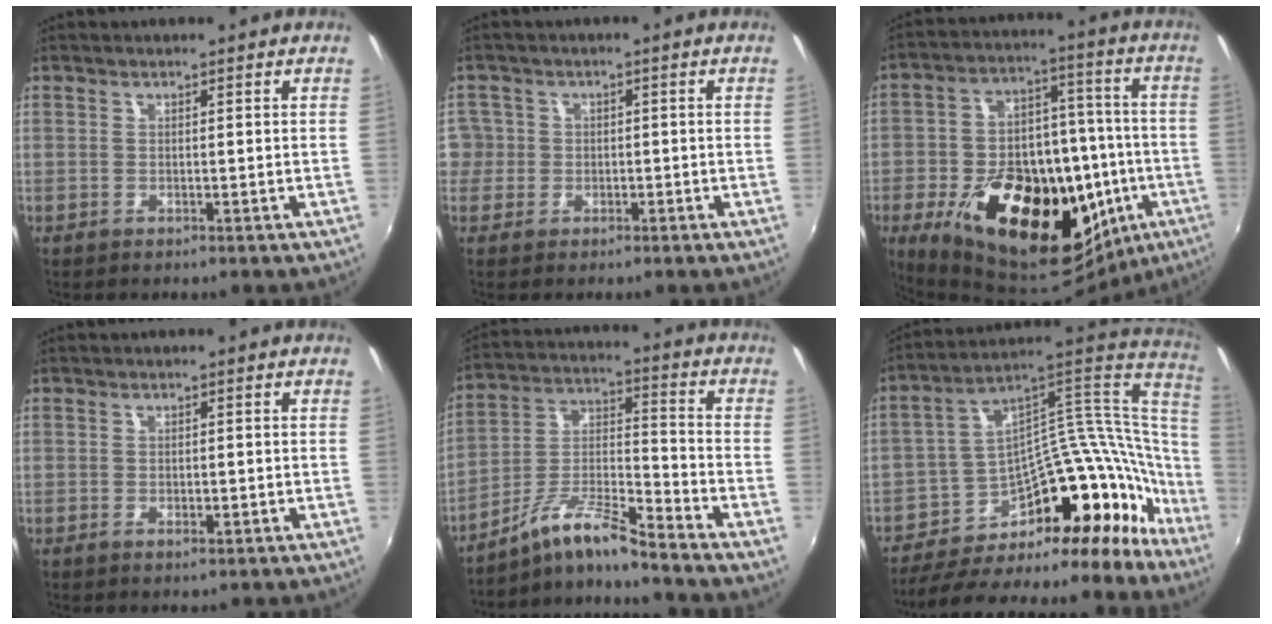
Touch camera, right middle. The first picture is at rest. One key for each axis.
{"total": 5.3, "fx": -1.3, "fy": 5.1, "fz": 0.9, "tx": -0.024, "ty": 0.021, "tz": -0.023}
{"total": 32.5, "fx": -10.3, "fy": 17.6, "fz": 25.3, "tx": -0.434, "ty": 0.001, "tz": -0.128}
{"total": 1.3, "fx": -0.5, "fy": 0.7, "fz": 0.9, "tx": -0.013, "ty": -0.003, "tz": -0.009}
{"total": 9.9, "fx": -8.7, "fy": -0.4, "fz": 4.7, "tx": -0.102, "ty": 0.021, "tz": -0.176}
{"total": 30.5, "fx": -19.7, "fy": 17.2, "fz": 15.8, "tx": -0.240, "ty": 0.074, "tz": -0.275}